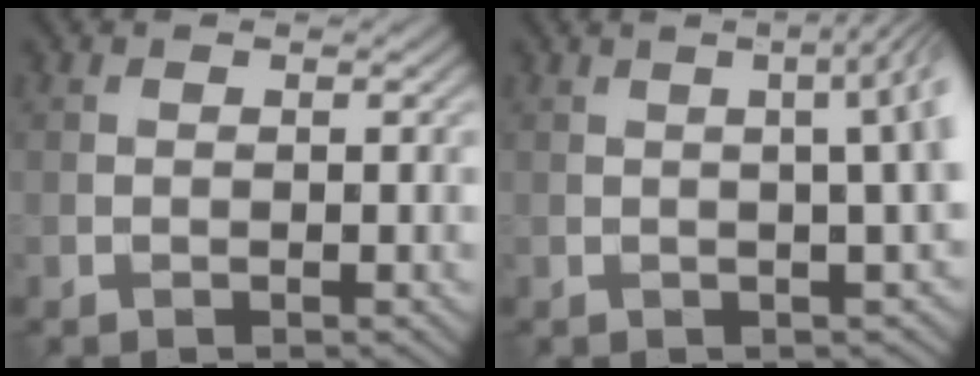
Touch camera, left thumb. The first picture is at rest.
{"total": 7.6, "force": [0.7, 2.6, 7.1], "torque": [-0.029, 0.032, -0.002]}